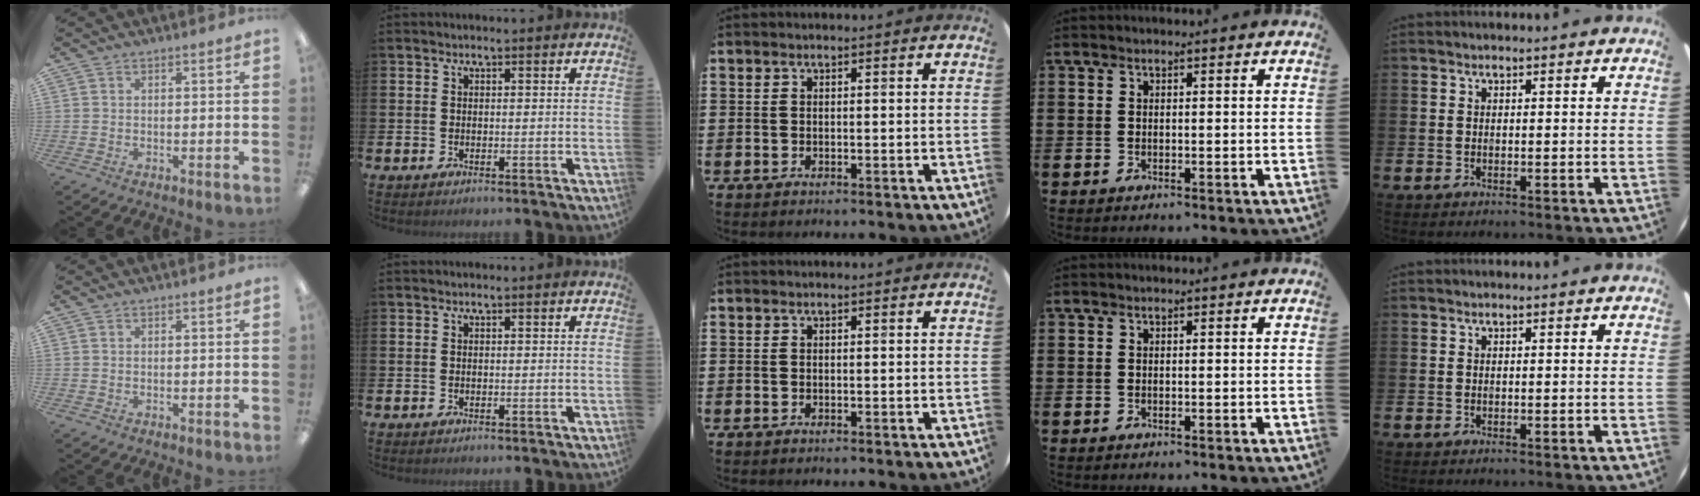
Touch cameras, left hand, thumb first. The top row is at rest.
{}